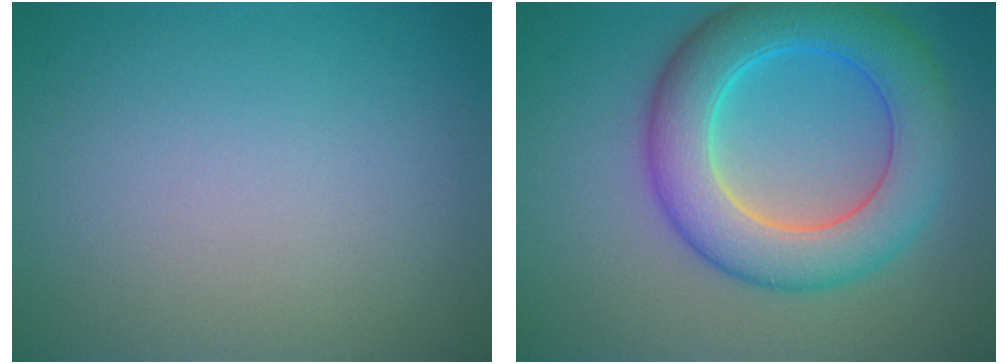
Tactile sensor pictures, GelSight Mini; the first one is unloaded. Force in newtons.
{"total": 8.3, "press": 8.3, "slide": 0.2}